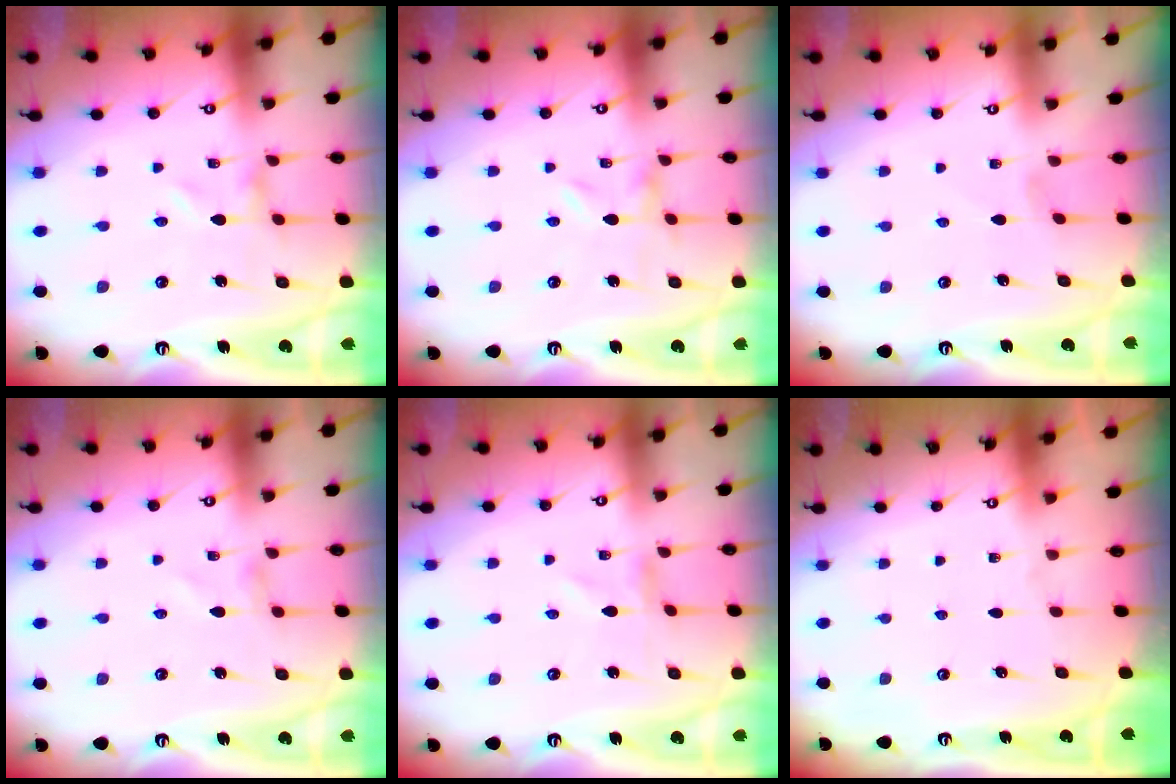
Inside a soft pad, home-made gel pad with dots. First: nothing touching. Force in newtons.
{"total": 0.0}
{"total": 0.0}
{"total": 0.0}
{"total": 0.8, "press": 0.8, "slide": 0.1}
{"total": 0.0}